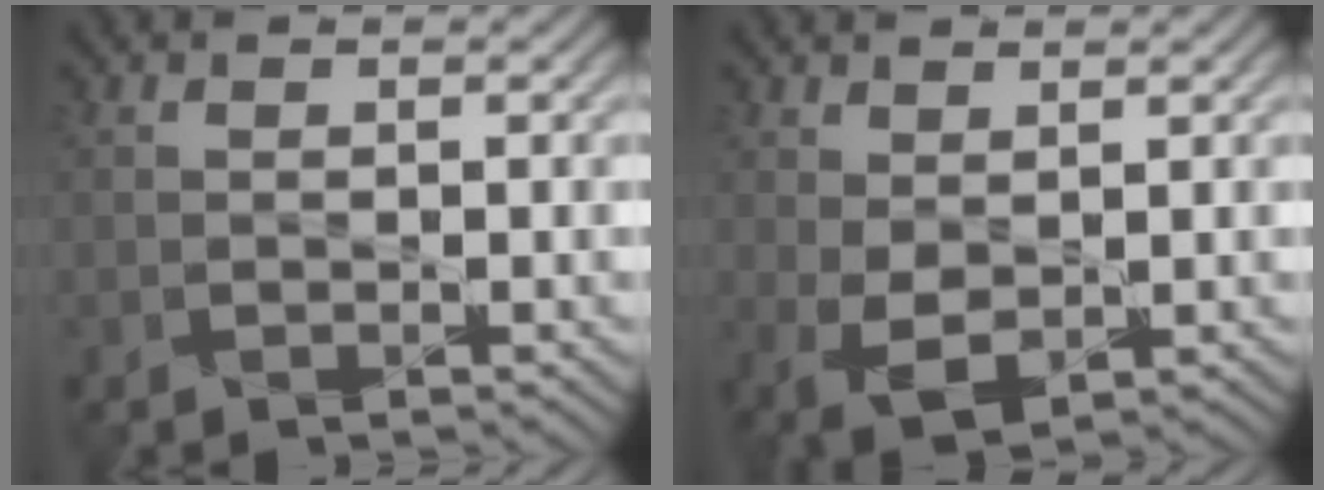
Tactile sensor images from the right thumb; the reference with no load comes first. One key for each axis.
{"total": 3.5, "fx": 0.8, "fy": 1.8, "fz": 2.9, "tx": -0.075, "ty": -0.002, "tz": 0.017}